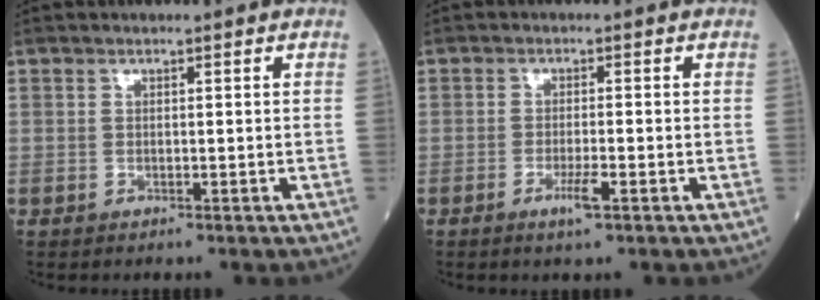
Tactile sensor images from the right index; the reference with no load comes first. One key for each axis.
{"total": 2.6, "fx": -1.3, "fy": 0.0, "fz": 2.3, "tx": -0.045, "ty": -0.004, "tz": -0.023}